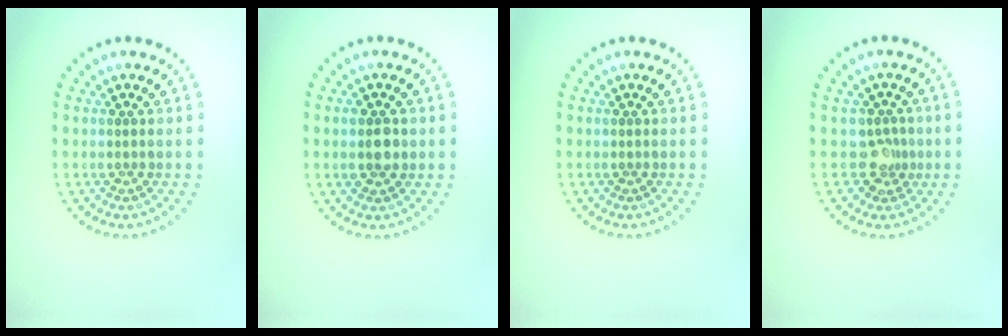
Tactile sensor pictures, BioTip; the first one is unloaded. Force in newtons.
{"total": 2.4, "press": 2.4, "slide": 0.4}
{"total": 0.0}
{"total": 2.2, "press": 1.6, "slide": 1.4}